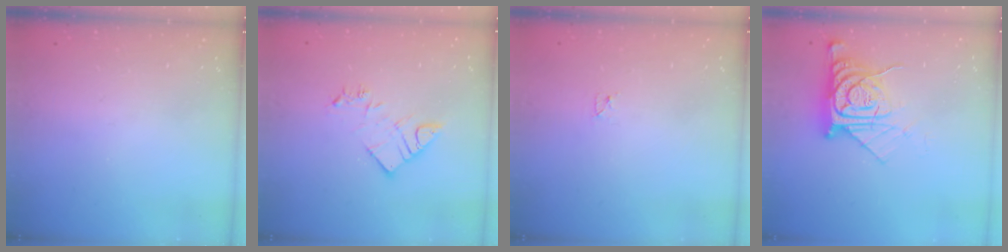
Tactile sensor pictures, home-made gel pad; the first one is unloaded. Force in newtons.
{"total": 9.2, "press": 9.2, "slide": 0.8}
{"total": 2.3, "press": 2.2, "slide": 0.4}
{"total": 11.8, "press": 11.7, "slide": 1.0}